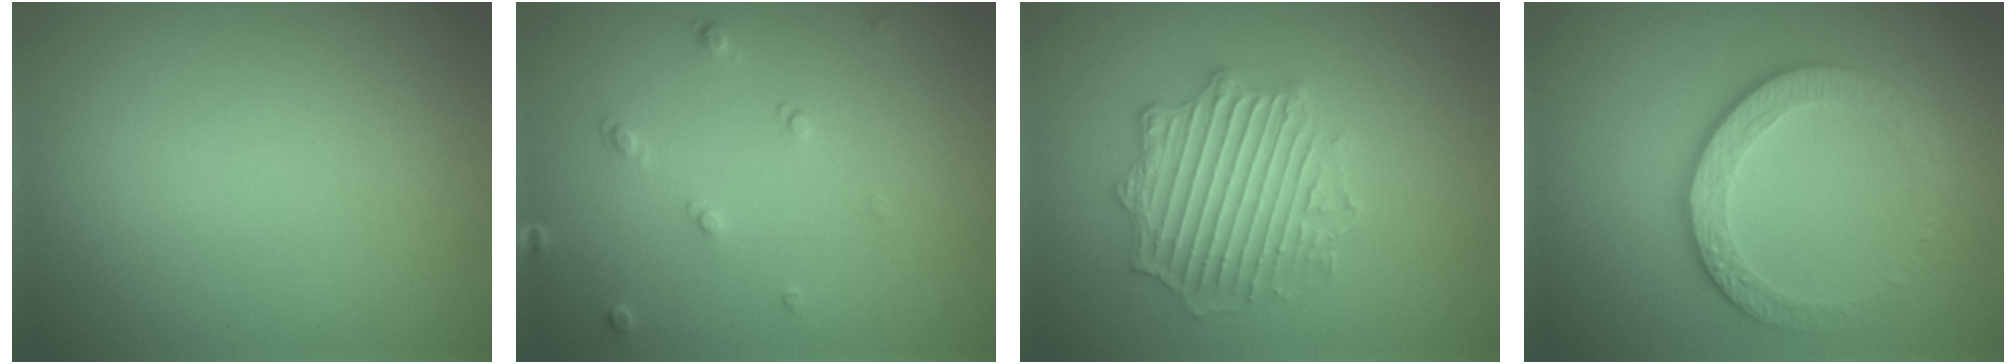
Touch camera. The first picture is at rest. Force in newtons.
{"total": 1.1, "press": 0.8, "slide": 0.8}
{"total": 4.0, "press": 4.0, "slide": 0.3}
{"total": 4.2, "press": 3.1, "slide": 2.8}